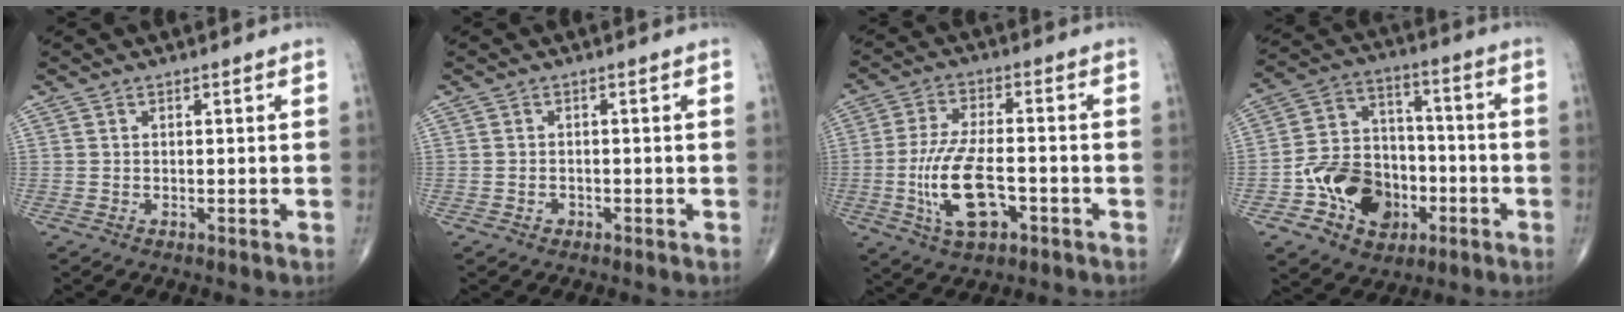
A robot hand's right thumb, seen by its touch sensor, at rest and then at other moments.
{"total": 1.0, "force": [-0.5, 0.8, 0.2], "torque": [0.004, 0.007, -0.007]}
{"total": 12.1, "force": [-3.4, 5.4, 10.4], "torque": [-0.203, 0.015, -0.058]}
{"total": 15.9, "force": [-5.6, 12.1, 8.6], "torque": [-0.104, 0.048, -0.090]}